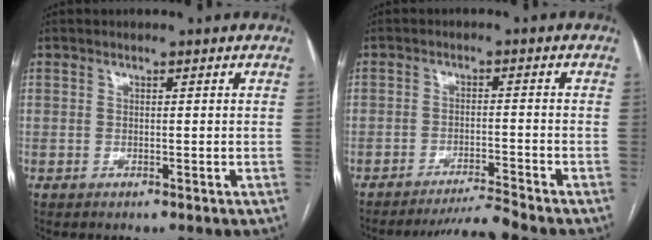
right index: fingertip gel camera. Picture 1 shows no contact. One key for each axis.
{"total": 5.2, "fx": -4.6, "fy": -2.4, "fz": 0.1, "tx": -0.004, "ty": -0.012, "tz": -0.078}